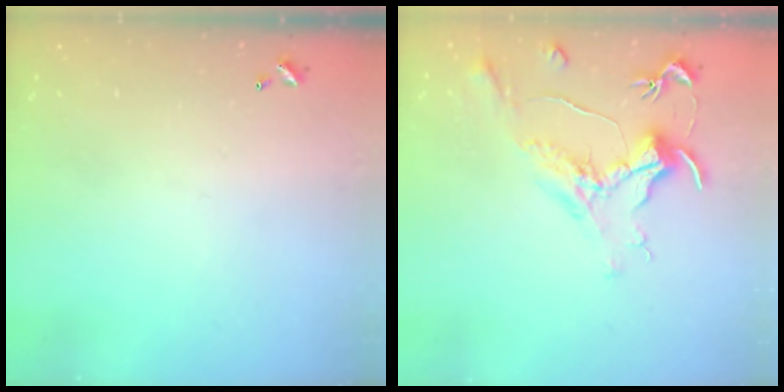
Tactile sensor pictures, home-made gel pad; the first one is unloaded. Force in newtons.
{"total": 1.5, "press": 1.2, "slide": 0.9}